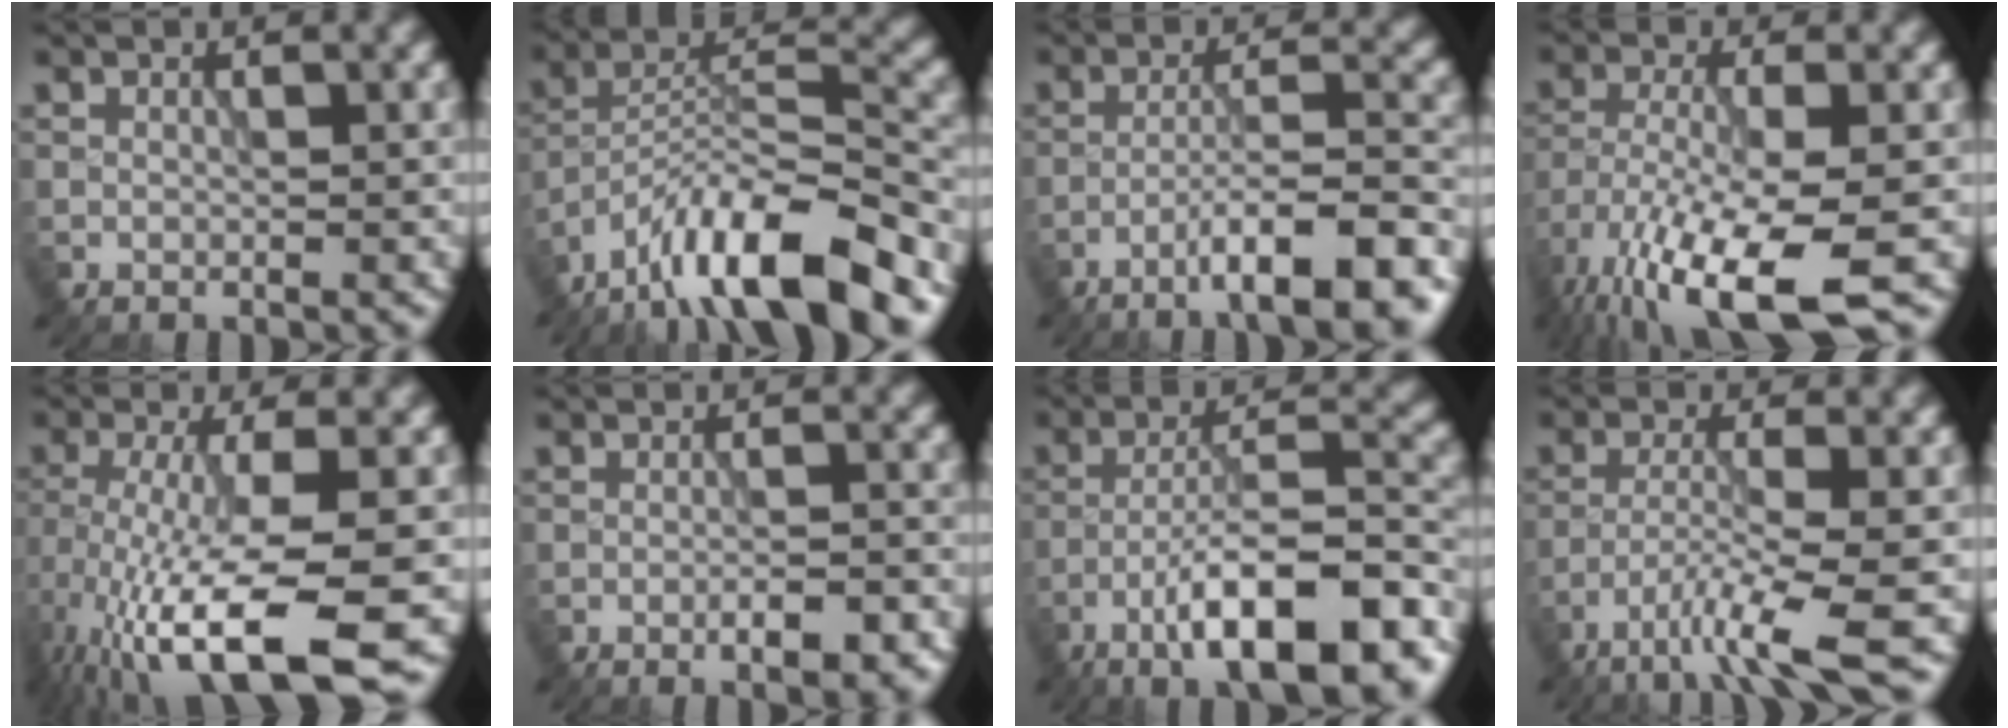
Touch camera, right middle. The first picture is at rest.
{"total": 12.3, "force": [-9.0, 3.2, 7.8], "torque": [-0.124, 0.018, -0.173]}
{"total": 9.4, "force": [-5.7, 1.6, 7.2], "torque": [-0.104, 0.016, -0.091]}
{"total": 11.3, "force": [-6.4, 3.0, 8.7], "torque": [-0.185, -0.024, -0.115]}
{"total": 12.0, "force": [-5.1, 2.9, 10.5], "torque": [-0.199, -0.021, -0.082]}
{"total": 3.3, "force": [-1.8, 0.7, 2.7], "torque": [-0.044, 0.004, -0.026]}
{"total": 12.9, "force": [-7.5, 3.6, 9.9], "torque": [-0.152, 0.012, -0.125]}
{"total": 5.6, "force": [-3.3, 0.3, 4.5], "torque": [-0.079, -0.003, -0.071]}